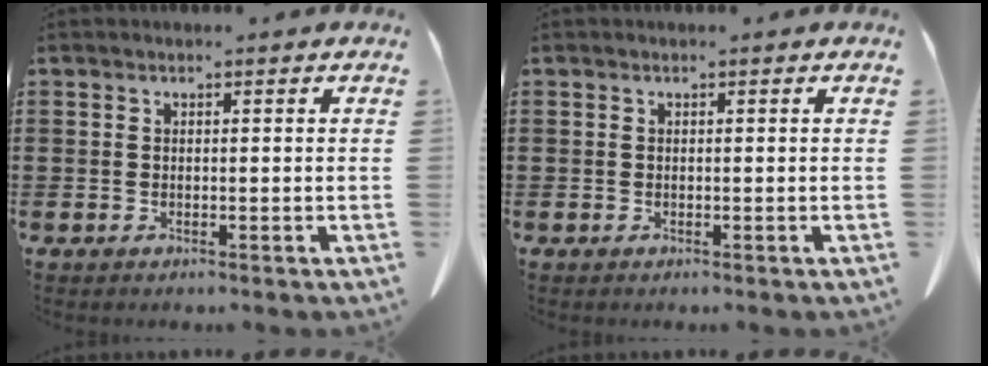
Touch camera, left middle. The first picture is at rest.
{"total": 0.0}